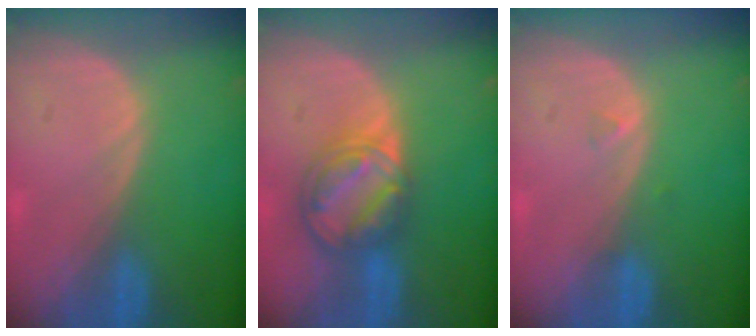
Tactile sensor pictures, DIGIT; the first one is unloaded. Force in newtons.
{"total": 8.1, "press": 7.0, "slide": 4.2}
{"total": 0.7, "press": 0.7, "slide": 0.2}